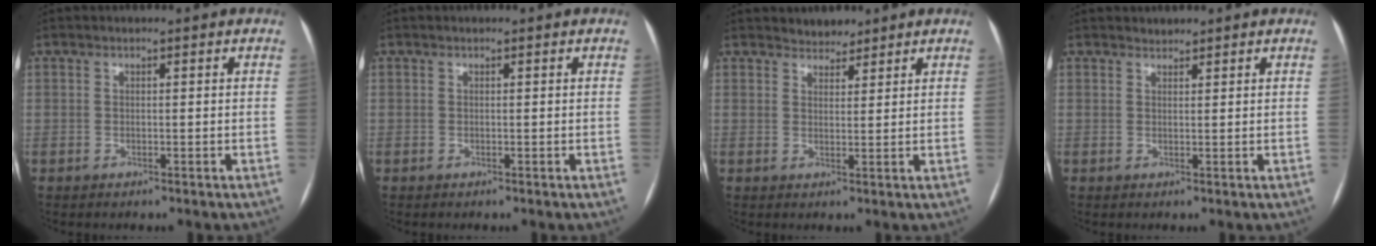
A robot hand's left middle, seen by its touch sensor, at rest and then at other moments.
{"total": 0.0}
{"total": 2.7, "force": [2.4, 1.2, 0.1], "torque": [-0.001, 0.004, 0.038]}
{"total": 1.0, "force": [0.9, 0.3, -0.1], "torque": [-0.004, 0.004, 0.016]}